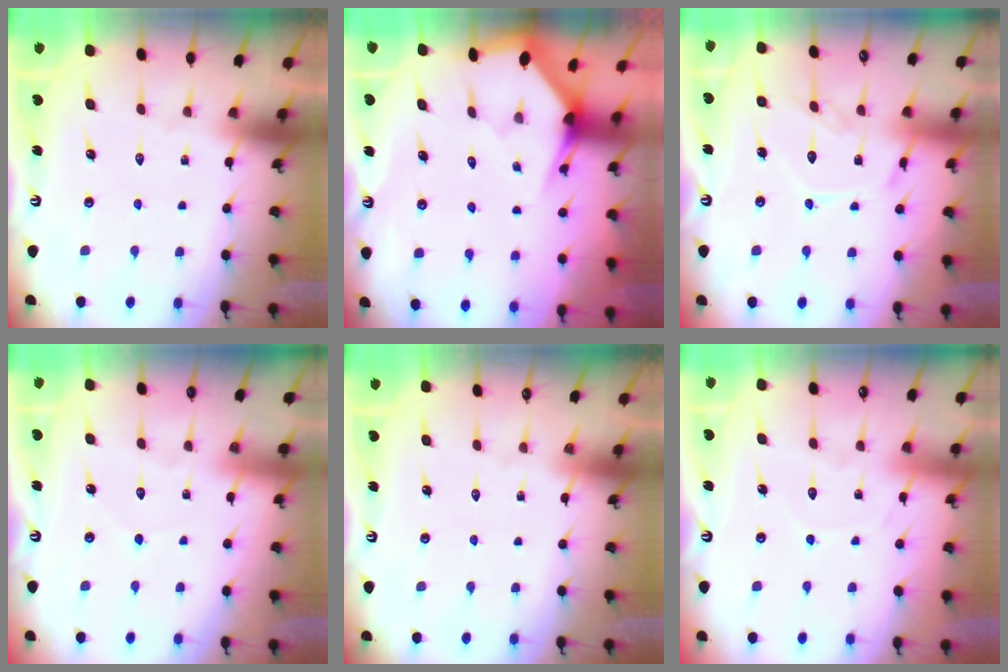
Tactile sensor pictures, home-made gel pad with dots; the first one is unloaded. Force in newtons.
{"total": 2.8, "press": 2.8, "slide": 0.1}
{"total": 12.1, "press": 12.0, "slide": 0.4}
{"total": 2.5, "press": 2.5, "slide": 0.2}
{"total": 0.0}
{"total": 5.7, "press": 5.6, "slide": 0.8}